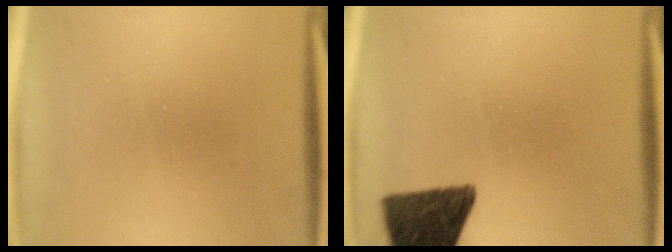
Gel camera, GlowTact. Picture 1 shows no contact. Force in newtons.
{"total": 12.9}